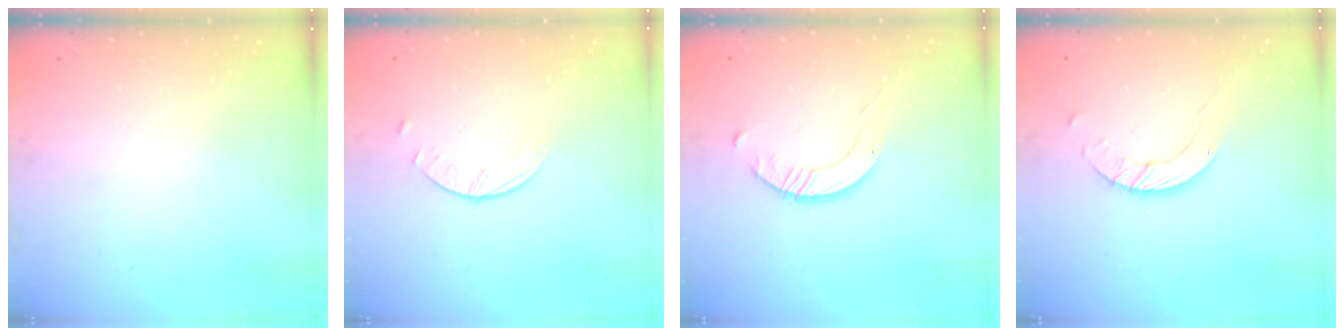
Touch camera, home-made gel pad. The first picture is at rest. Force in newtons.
{"total": 0.9, "press": 0.9, "slide": 0.2}
{"total": 1.6, "press": 1.6, "slide": 0.2}
{"total": 6.5, "press": 6.5, "slide": 0.5}